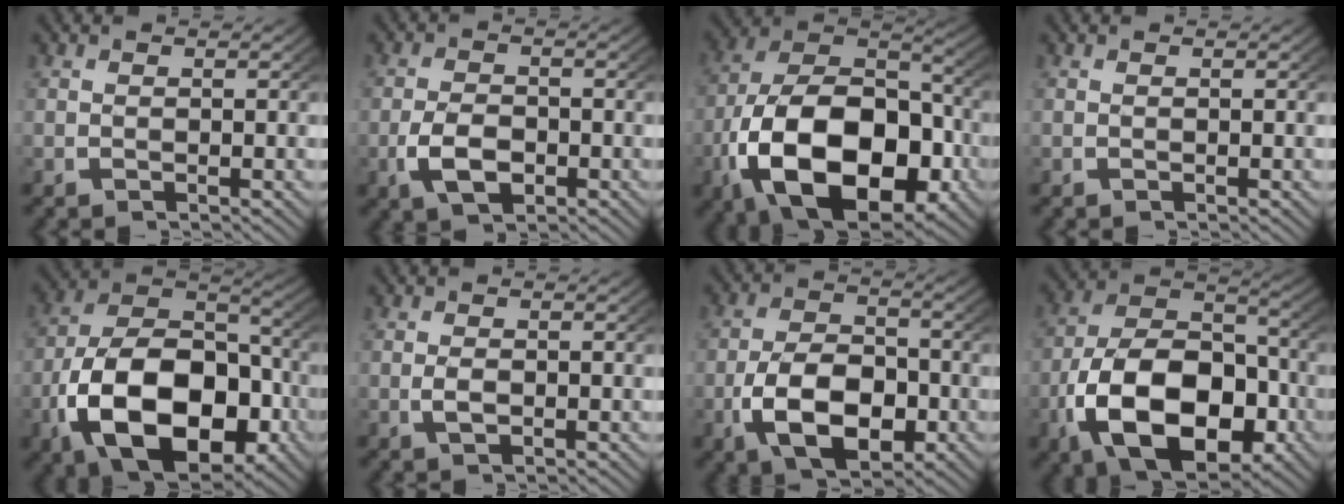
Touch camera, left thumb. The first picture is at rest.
{"total": 4.5, "force": [-1.2, 2.9, 3.2], "torque": [-0.069, -0.016, -0.013]}
{"total": 19.9, "force": [-4.0, 12.8, 14.7], "torque": [-0.316, -0.080, -0.032]}
{"total": 0.0}
{"total": 18.1, "force": [-3.7, 11.7, 13.2], "torque": [-0.285, -0.067, -0.031]}
{"total": 1.4, "force": [-0.1, 0.8, 1.1], "torque": [-0.029, -0.008, 0.004]}
{"total": 10.0, "force": [-2.1, 6.6, 7.3], "torque": [-0.153, -0.045, -0.015]}
{"total": 16.3, "force": [-3.4, 10.7, 11.9], "torque": [-0.260, -0.062, -0.029]}